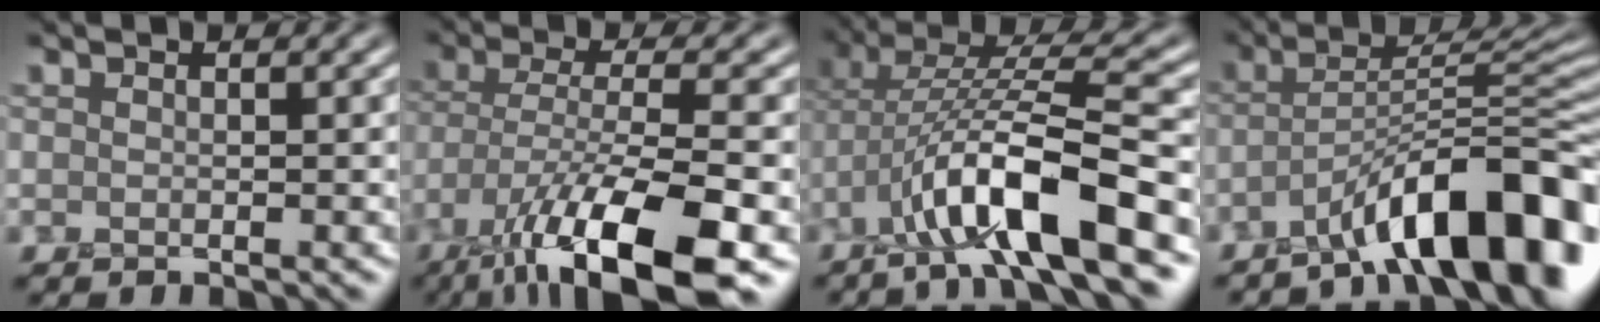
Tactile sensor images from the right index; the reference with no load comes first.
{"total": 11.7, "force": [-6.5, 3.5, 9.1], "torque": [-0.171, -0.020, -0.110]}
{"total": 10.1, "force": [-3.3, 3.1, 9.0], "torque": [-0.162, 0.013, -0.062]}
{"total": 11.3, "force": [-7.0, 2.6, 8.5], "torque": [-0.114, 0.024, -0.116]}